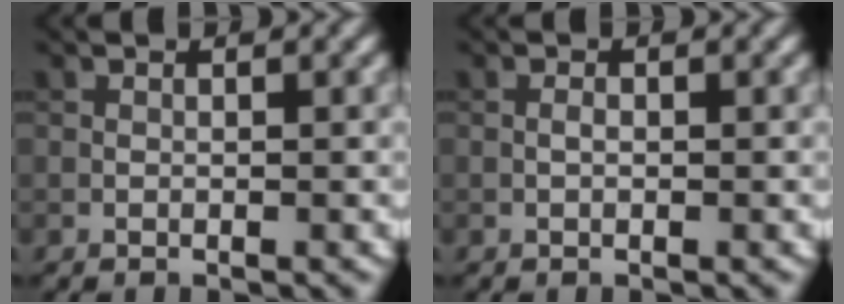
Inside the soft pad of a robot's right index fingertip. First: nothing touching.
{"total": 0.6, "force": [-0.1, 0.3, 0.5], "torque": [-0.011, 0.003, -0.003]}